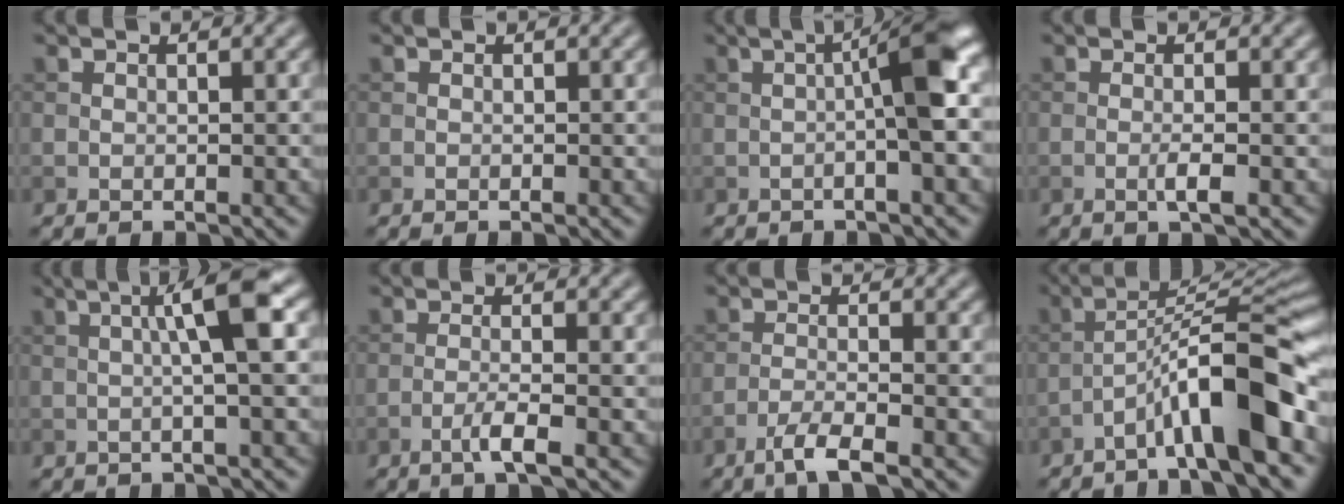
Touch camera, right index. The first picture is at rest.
{"total": 0.0}
{"total": 6.0, "force": [0.1, 0.8, 6.0], "torque": [-0.087, 0.016, -0.004]}
{"total": 1.8, "force": [-0.4, 0.2, 1.7], "torque": [-0.032, 0.000, -0.012]}
{"total": 5.4, "force": [0.8, 0.6, 5.3], "torque": [-0.082, 0.016, 0.010]}
{"total": 2.5, "force": [-1.1, 0.3, 2.2], "torque": [-0.038, 0.008, -0.029]}
{"total": 3.2, "force": [-2.1, 0.4, 2.3], "torque": [-0.043, 0.003, -0.048]}
{"total": 9.3, "force": [-4.6, 1.4, 8.0], "torque": [-0.123, 0.028, -0.078]}